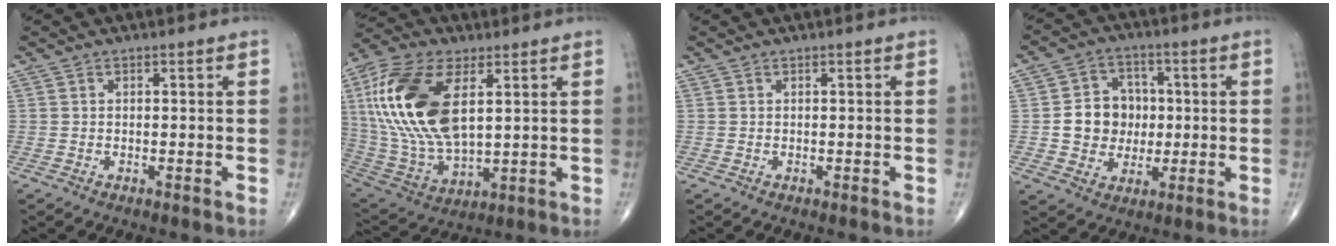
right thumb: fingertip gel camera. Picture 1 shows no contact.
{"total": 23.0, "force": [5.7, 11.8, 19.0], "torque": [-0.398, -0.018, 0.107]}
{"total": 0.0}
{"total": 9.9, "force": [0.0, 8.8, 4.7], "torque": [-0.035, 0.014, -0.002]}